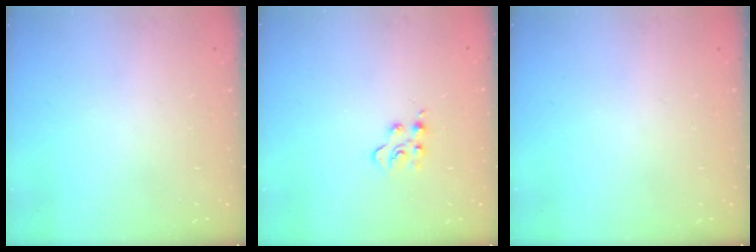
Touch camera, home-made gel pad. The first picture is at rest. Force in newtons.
{"total": 3.0, "press": 2.9, "slide": 0.3}
{"total": 0.0}